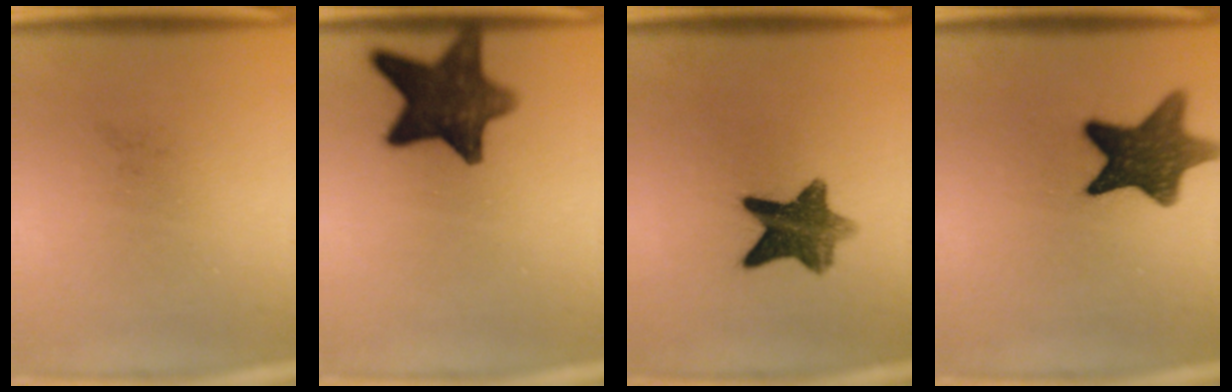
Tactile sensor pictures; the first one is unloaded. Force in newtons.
{"total": 12.3}
{"total": 8.9}
{"total": 12.3}